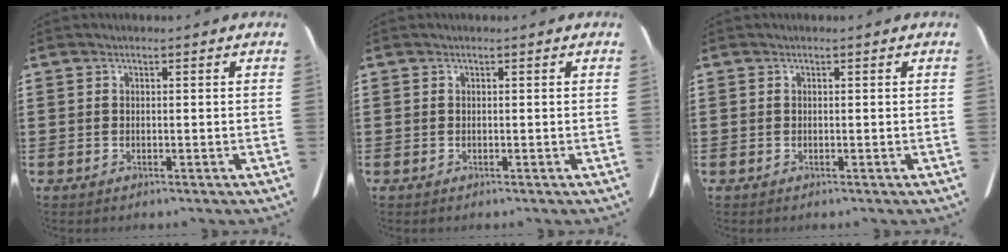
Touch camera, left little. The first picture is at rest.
{"total": 0.0}
{"total": 0.0}